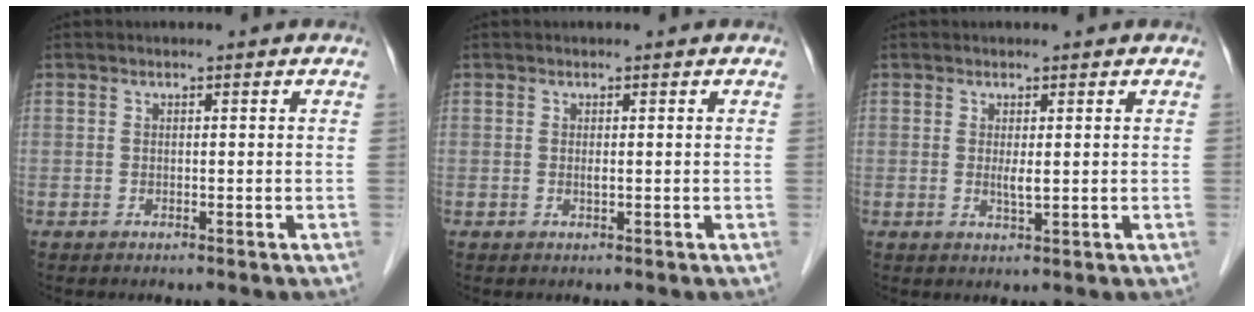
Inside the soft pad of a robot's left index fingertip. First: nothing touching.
{"total": 0.6, "force": [0.2, 0.1, 0.5], "torque": [-0.015, -0.001, 0.002]}
{"total": 1.6, "force": [0.3, 0.2, 1.6], "torque": [-0.035, -0.004, 0.009]}